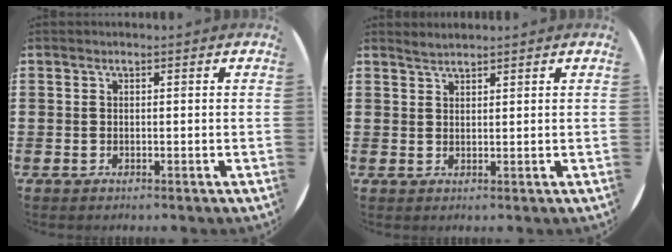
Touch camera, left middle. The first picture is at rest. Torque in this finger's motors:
{"motor_torque": [0.08, -0.01, -0.02, 0.00]}